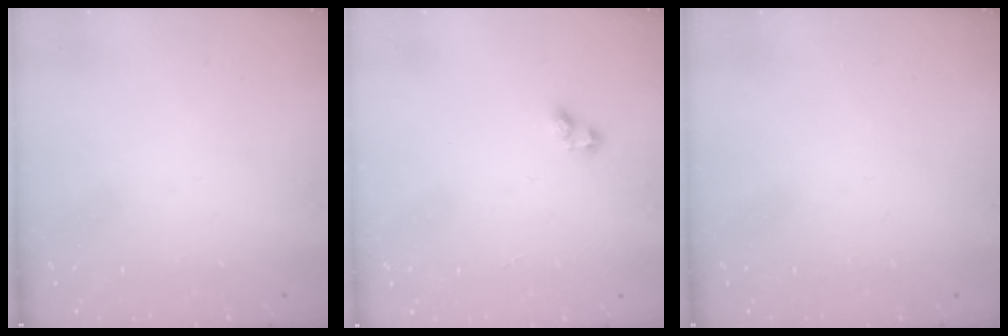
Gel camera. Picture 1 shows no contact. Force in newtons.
{"total": 2.9, "press": 2.6, "slide": 1.3}
{"total": 0.0}